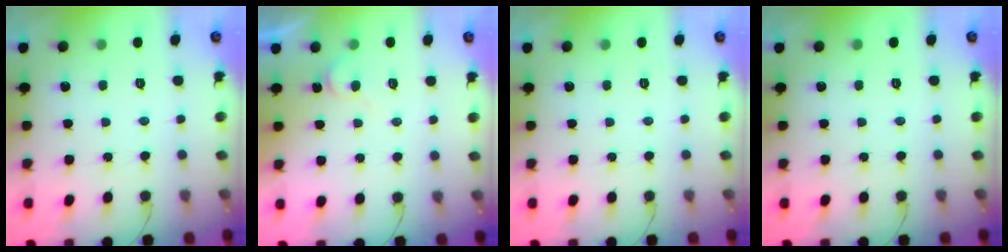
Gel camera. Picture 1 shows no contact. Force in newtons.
{"total": 5.9, "press": 5.9, "slide": 0.6}
{"total": 0.0}
{"total": 0.0}